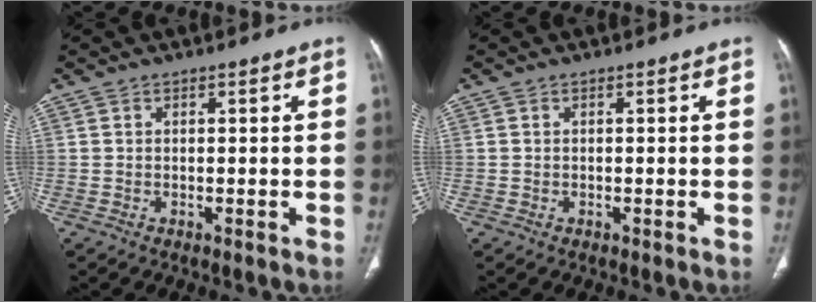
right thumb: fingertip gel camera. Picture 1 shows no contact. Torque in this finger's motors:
{"motor_torque": [-0.31, 0.10, -0.50, 0.09, 0.04]}